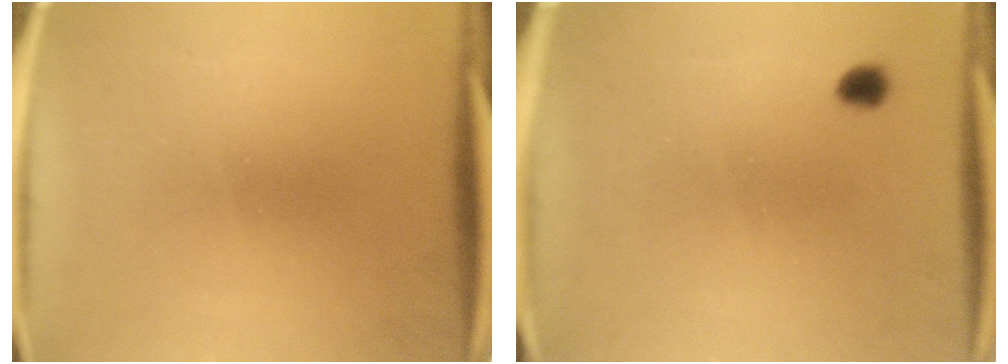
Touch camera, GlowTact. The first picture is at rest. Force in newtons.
{"total": 1.8}